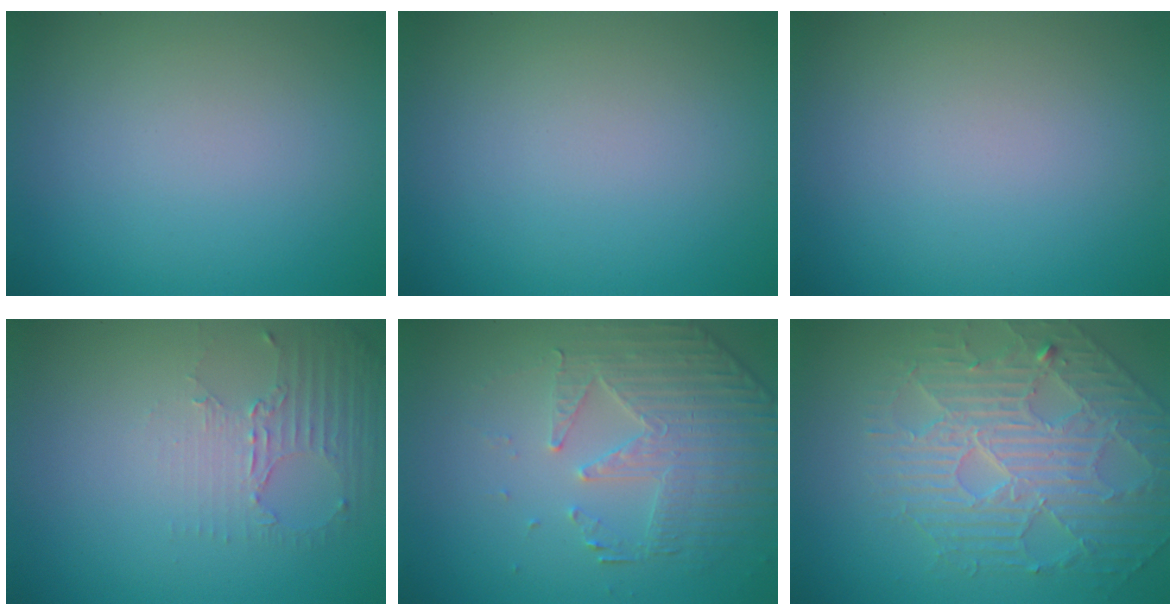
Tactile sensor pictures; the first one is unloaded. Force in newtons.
{"total": 0.0}
{"total": 0.0}
{"total": 2.7, "press": 1.9, "slide": 1.9}
{"total": 4.9, "press": 3.7, "slide": 3.2}
{"total": 4.7, "press": 4.6, "slide": 0.6}